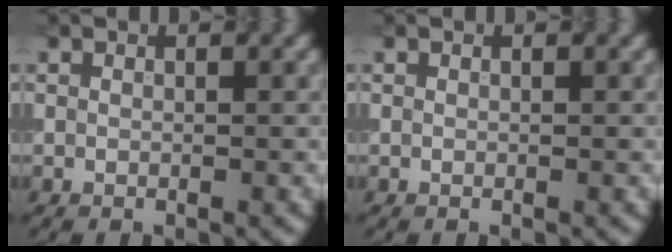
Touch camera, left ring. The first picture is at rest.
{"total": 0.0}